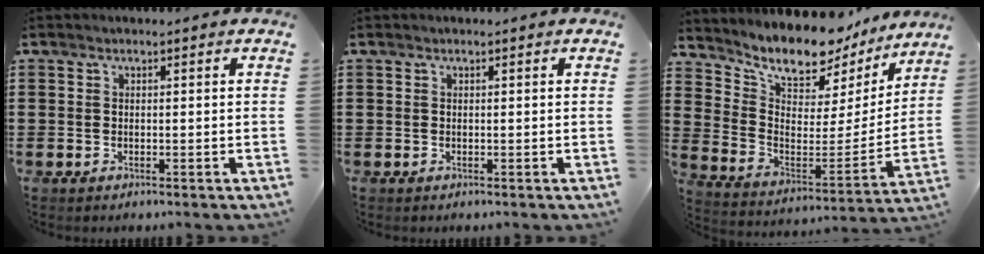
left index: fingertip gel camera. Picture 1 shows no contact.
{"total": 0.0}
{"total": 9.7, "force": [9.1, 2.4, 2.5], "torque": [-0.075, -0.078, 0.153]}